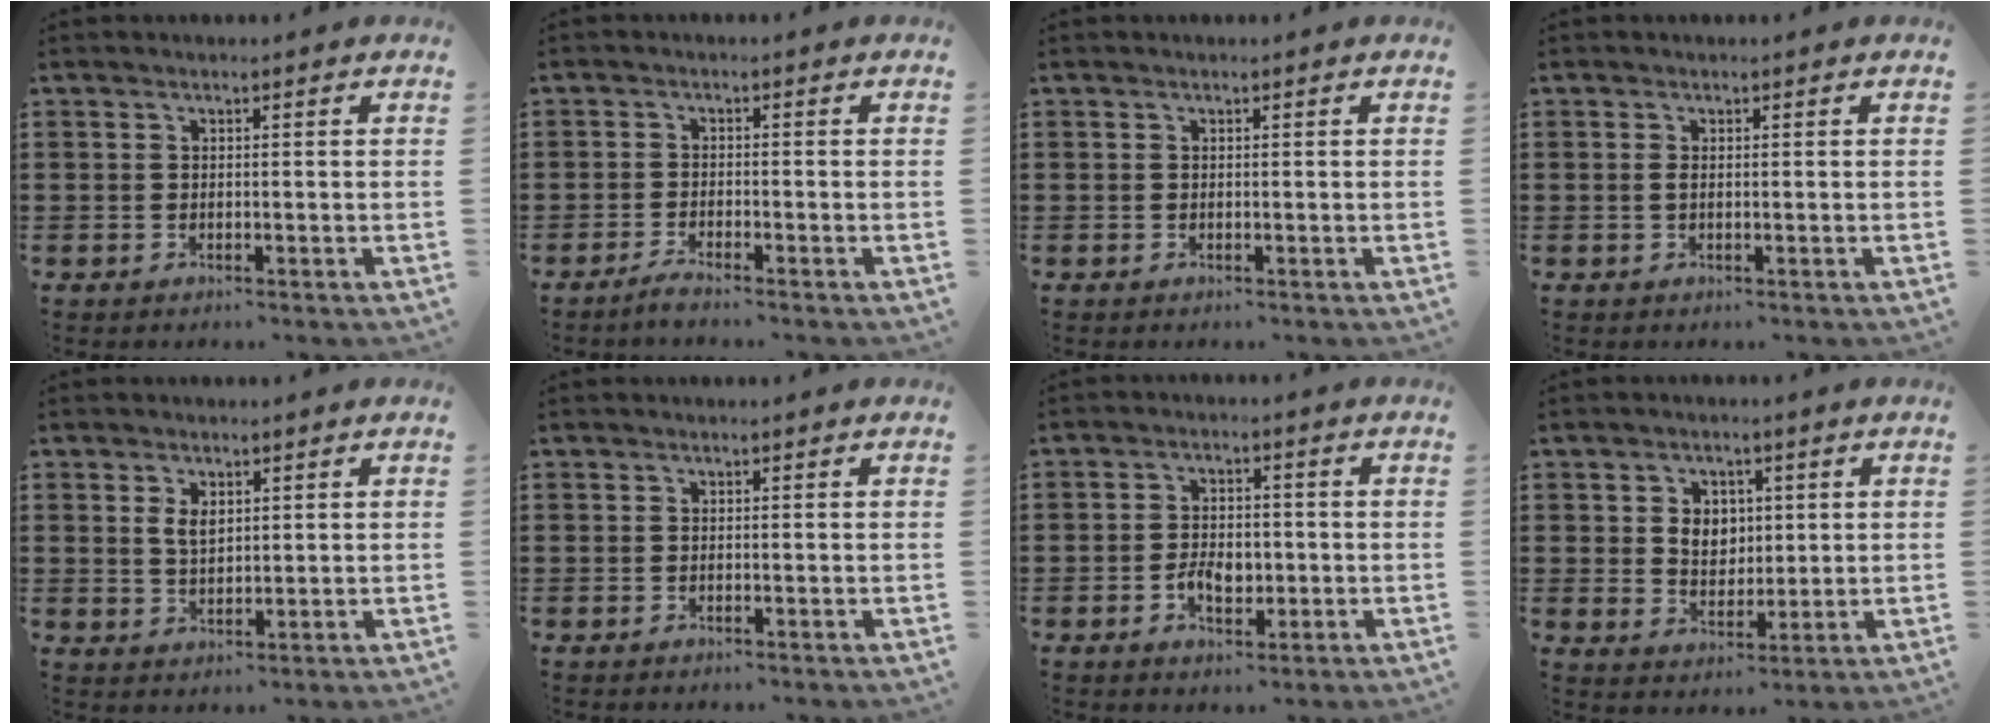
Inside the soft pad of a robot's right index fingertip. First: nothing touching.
{"total": 1.8, "force": [-1.7, -0.2, 0.6], "torque": [-0.011, 0.000, -0.031]}
{"total": 0.0}
{"total": 0.7, "force": [0.0, 0.1, 0.7], "torque": [-0.023, -0.004, -0.002]}
{"total": 2.9, "force": [1.3, 1.5, 2.1], "torque": [-0.037, 0.001, 0.021]}
{"total": 0.0}
{"total": 4.4, "force": [-1.1, 2.7, 3.3], "torque": [-0.045, 0.000, -0.022]}
{"total": 4.4, "force": [1.0, 3.7, 2.1], "torque": [-0.048, 0.010, 0.015]}